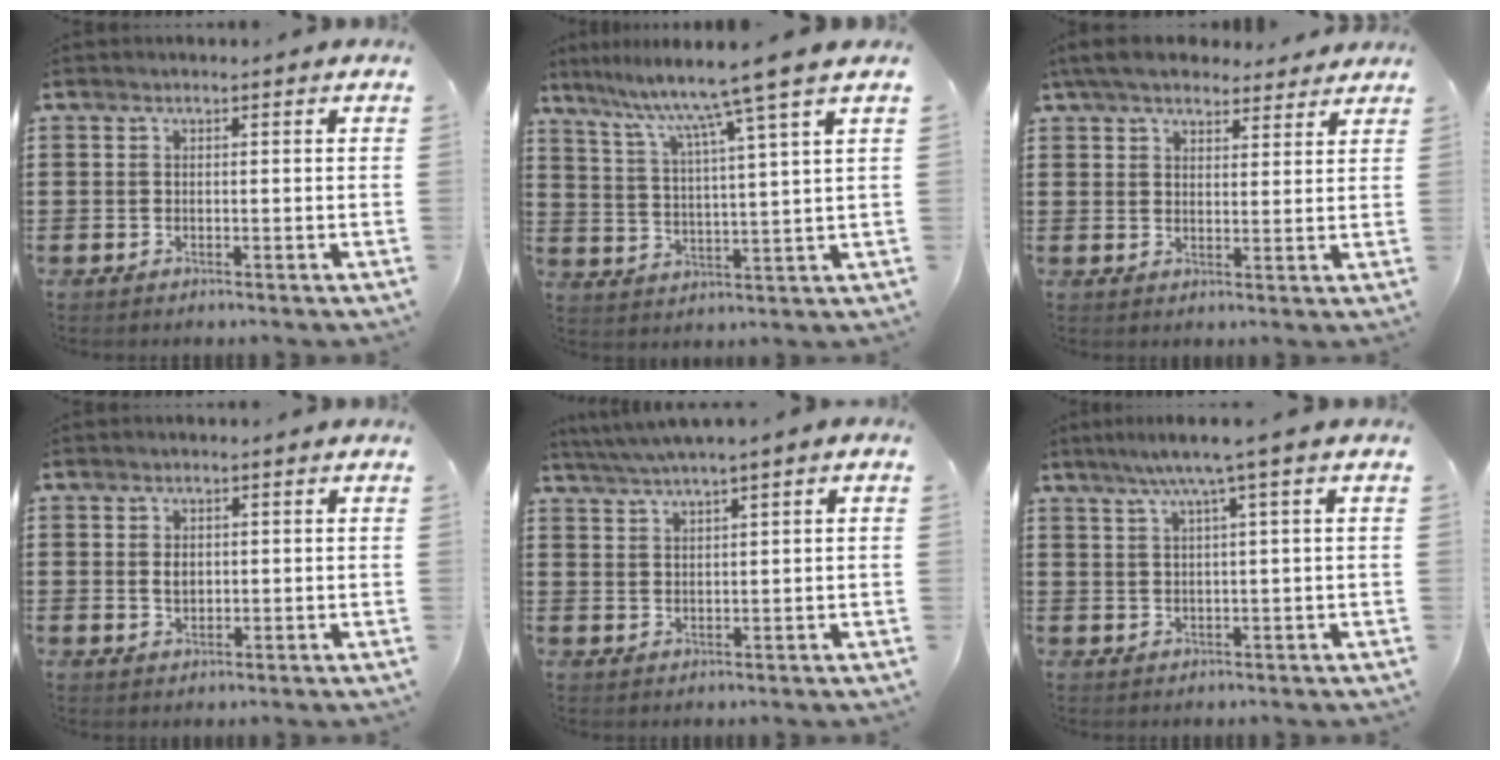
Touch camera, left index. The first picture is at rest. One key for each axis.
{"total": 9.0, "fx": 7.0, "fy": -1.6, "fz": 5.4, "tx": -0.133, "ty": -0.040, "tz": 0.106}
{"total": 5.8, "fx": 5.1, "fy": 1.7, "fz": 2.2, "tx": -0.059, "ty": -0.006, "tz": 0.096}
{"total": 1.8, "fx": 0.3, "fy": 1.2, "fz": 1.3, "tx": -0.029, "ty": 0.008, "tz": 0.003}
{"total": 2.5, "fx": 1.8, "fy": -0.4, "fz": 1.7, "tx": -0.034, "ty": -0.002, "tz": 0.033}
{"total": 4.0, "fx": 1.8, "fy": -0.5, "fz": 3.5, "tx": -0.072, "ty": -0.002, "tz": 0.027}